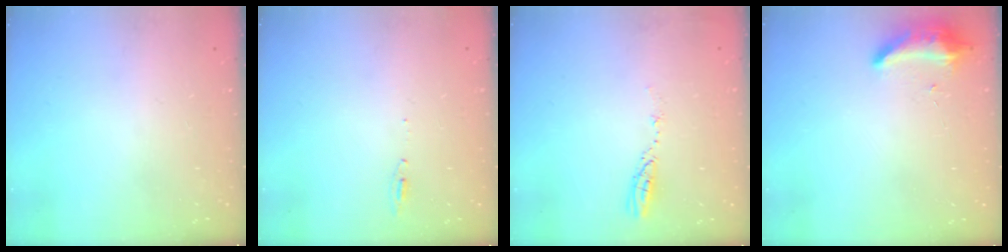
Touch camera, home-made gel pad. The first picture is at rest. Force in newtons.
{"total": 4.8, "press": 4.6, "slide": 1.6}
{"total": 3.5, "press": 3.5, "slide": 0.3}
{"total": 8.4, "press": 8.4, "slide": 0.4}